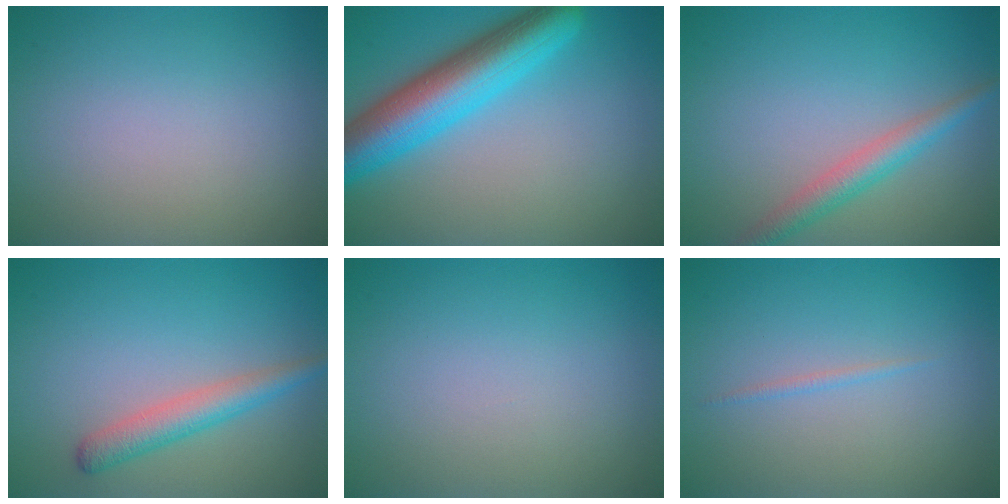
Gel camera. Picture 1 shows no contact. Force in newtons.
{"total": 8.3, "press": 8.3, "slide": 0.2}
{"total": 2.9, "press": 2.9, "slide": 0.1}
{"total": 3.0, "press": 3.0, "slide": 0.2}
{"total": 0.0}
{"total": 0.6, "press": 0.6, "slide": 0.0}